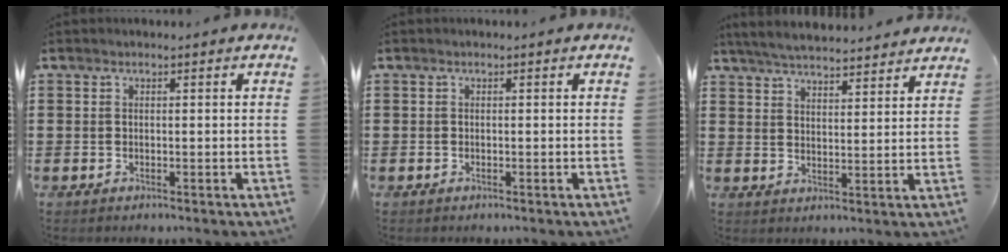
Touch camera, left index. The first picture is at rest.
{"total": 0.0}
{"total": 4.9, "force": [4.8, 0.1, 1.0], "torque": [-0.038, -0.019, 0.085]}